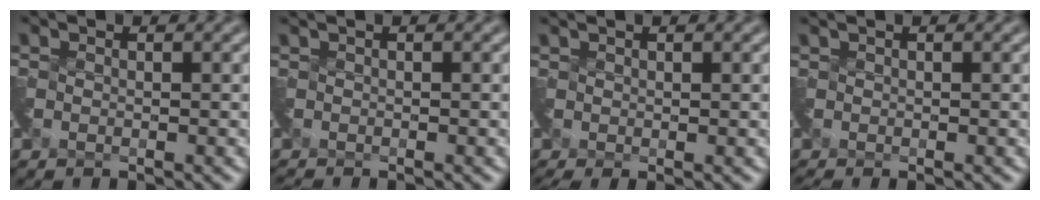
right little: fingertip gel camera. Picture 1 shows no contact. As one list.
[{"total": 1.0, "force": [-0.6, -0.1, 0.8], "torque": [-0.018, -0.008, -0.016]}, {"total": 2.2, "force": [0.5, 0.5, 2.1], "torque": [-0.046, 0.005, 0.011]}, {"total": 1.1, "force": [0.1, 0.1, 1.1], "torque": [-0.021, 0.000, -0.001]}]